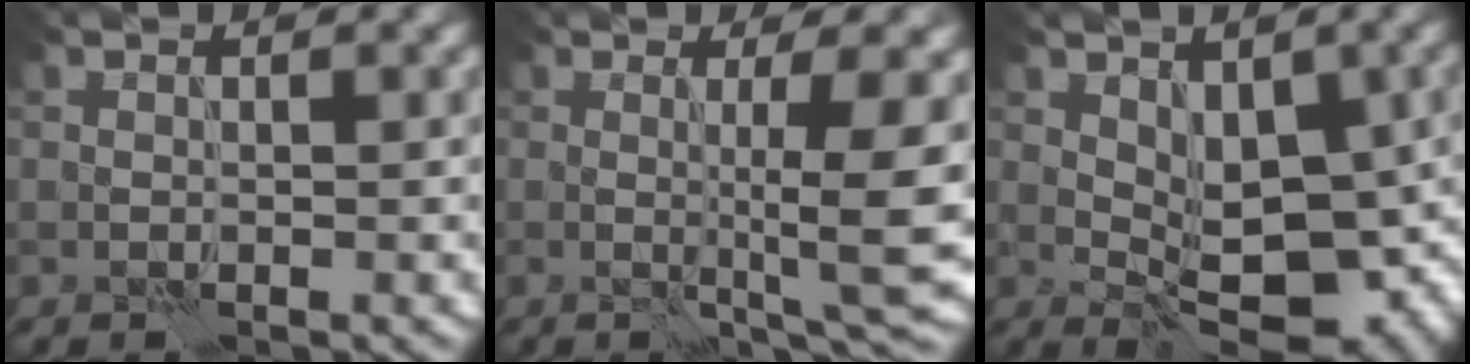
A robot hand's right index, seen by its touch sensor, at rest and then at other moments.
{"total": 6.2, "force": [-0.3, 0.6, 6.2], "torque": [-0.088, -0.005, -0.003]}
{"total": 8.8, "force": [0.1, 4.7, 7.4], "torque": [-0.104, -0.016, 0.008]}